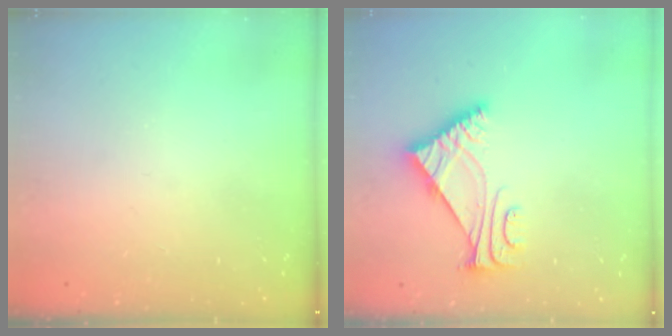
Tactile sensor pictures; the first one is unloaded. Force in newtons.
{"total": 6.6, "press": 6.6, "slide": 1.0}